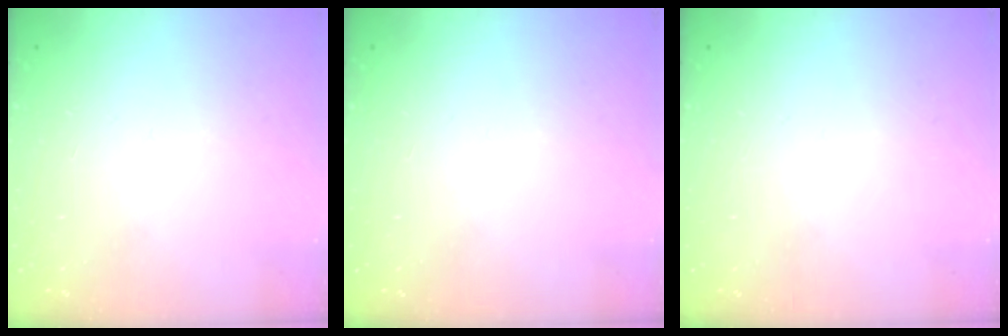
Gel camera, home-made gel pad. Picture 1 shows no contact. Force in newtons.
{"total": 0.0}
{"total": 0.0}